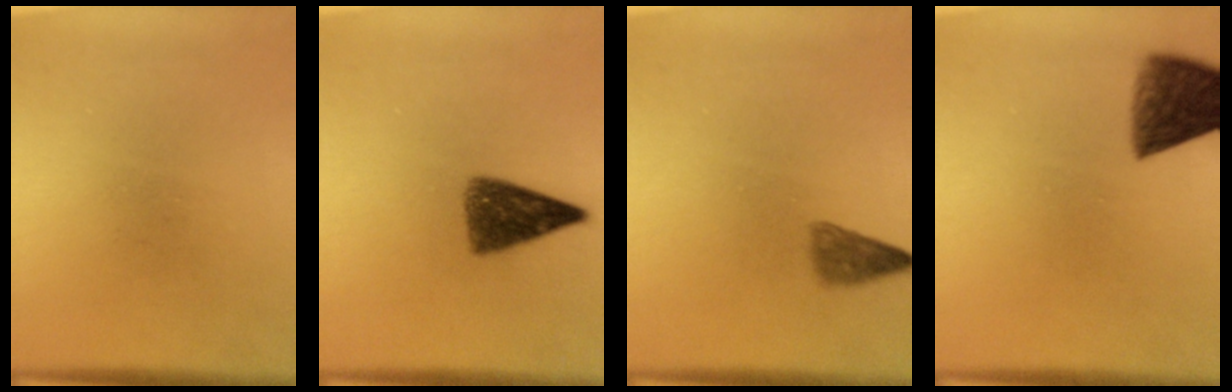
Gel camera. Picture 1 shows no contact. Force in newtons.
{"total": 6.8}
{"total": 2.1}
{"total": 7.9}